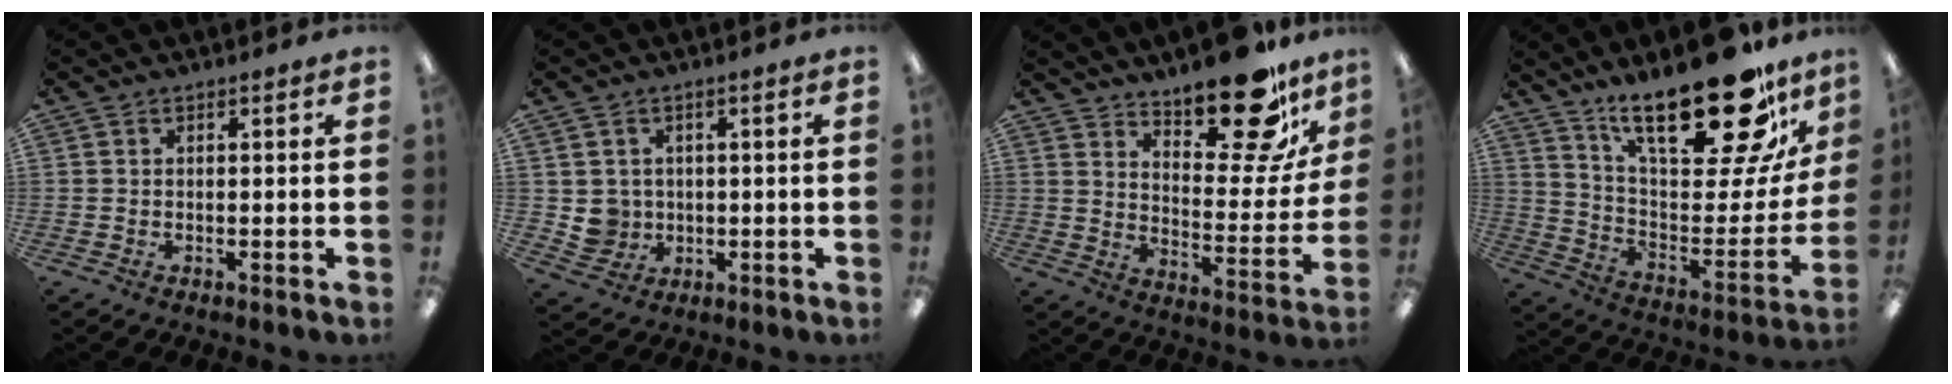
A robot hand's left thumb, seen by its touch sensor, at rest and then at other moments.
{"total": 4.5, "force": [1.0, 4.4, 0.5], "torque": [-0.015, 0.005, 0.024]}
{"total": 19.2, "force": [14.9, 6.6, 10.2], "torque": [-0.125, -0.113, 0.245]}
{"total": 28.4, "force": [19.6, 9.4, 18.3], "torque": [-0.268, -0.133, 0.325]}